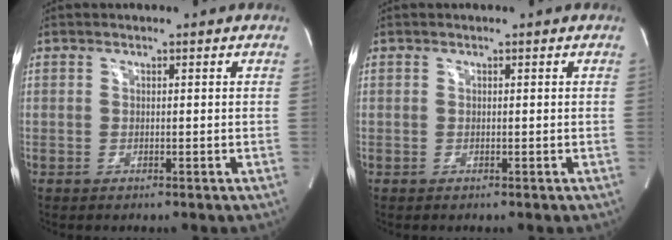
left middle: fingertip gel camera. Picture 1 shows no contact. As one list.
[{"total": 0.0}]